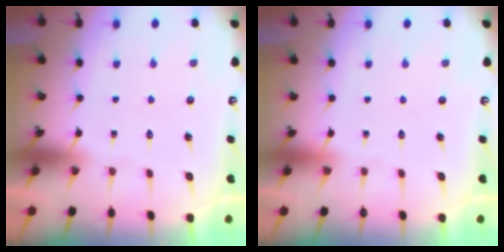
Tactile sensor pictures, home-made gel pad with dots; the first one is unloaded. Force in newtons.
{"total": 0.0}